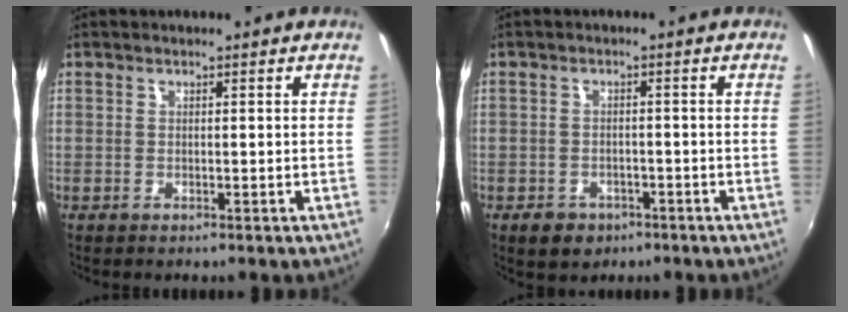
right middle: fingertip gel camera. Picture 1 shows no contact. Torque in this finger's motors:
{"motor_torque": [0.61, -0.39, 0.03, 0.03]}